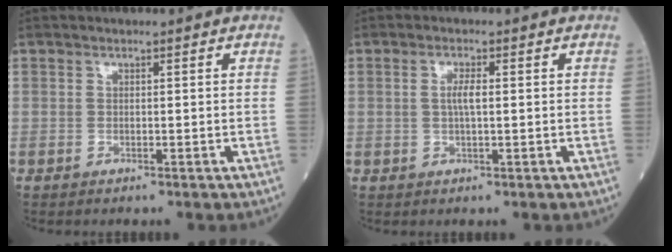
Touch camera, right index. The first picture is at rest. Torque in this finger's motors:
{"motor_torque": [0.33, 0.04, 0.27, 0.06]}